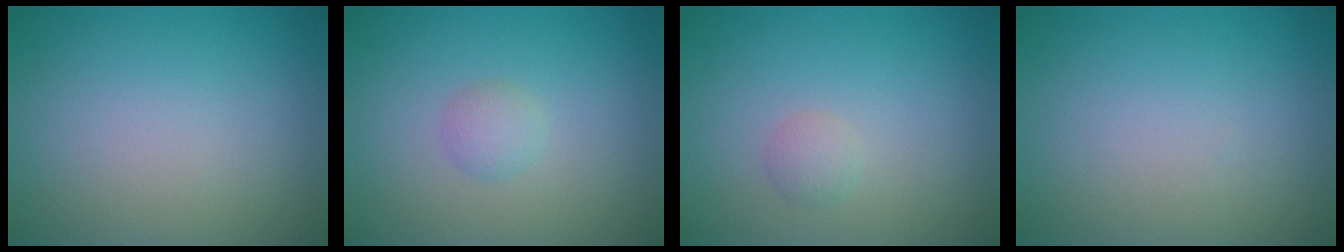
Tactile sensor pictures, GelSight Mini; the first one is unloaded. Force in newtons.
{"total": 1.3, "press": 1.3, "slide": 0.1}
{"total": 1.0, "press": 1.0, "slide": 0.0}
{"total": 0.0}